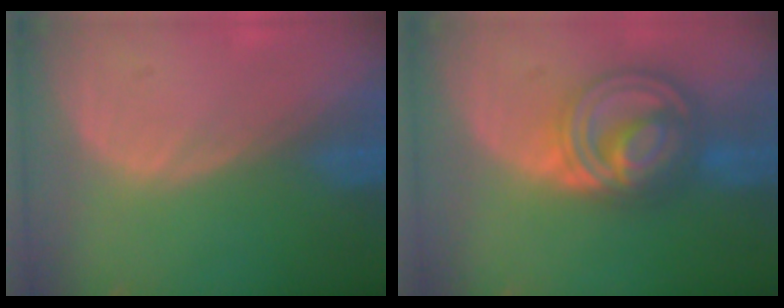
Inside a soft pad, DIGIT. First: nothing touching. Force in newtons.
{"total": 8.9, "press": 8.9, "slide": 0.7}